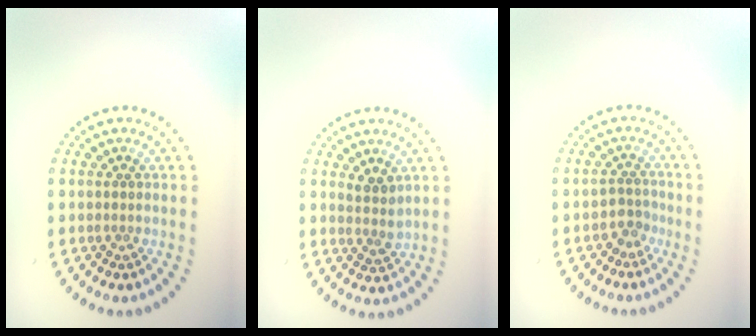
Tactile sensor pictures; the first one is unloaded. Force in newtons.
{"total": 1.9, "press": 1.5, "slide": 1.1}
{"total": 1.9, "press": 1.3, "slide": 1.3}